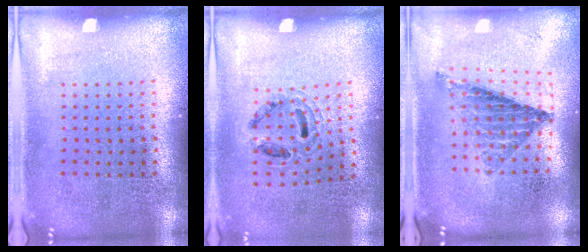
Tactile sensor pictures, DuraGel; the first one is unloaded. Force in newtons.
{"total": 0.9, "press": 0.8, "slide": 0.4}
{"total": 0.8, "press": 0.8, "slide": 0.2}